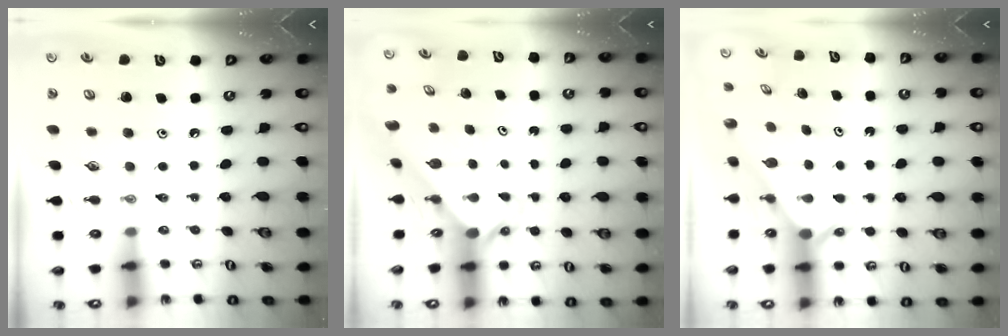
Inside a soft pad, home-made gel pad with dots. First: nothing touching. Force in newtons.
{"total": 2.4, "press": 2.4, "slide": 0.2}
{"total": 2.2, "press": 2.2, "slide": 0.1}